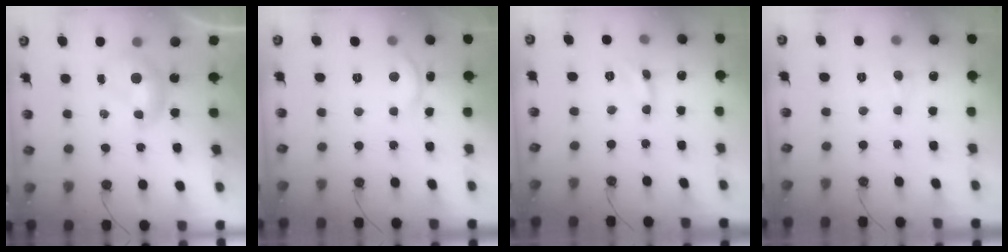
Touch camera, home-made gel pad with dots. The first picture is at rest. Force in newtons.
{"total": 2.7, "press": 2.6, "slide": 0.4}
{"total": 0.7, "press": 0.6, "slide": 0.3}
{"total": 0.6, "press": 0.5, "slide": 0.3}